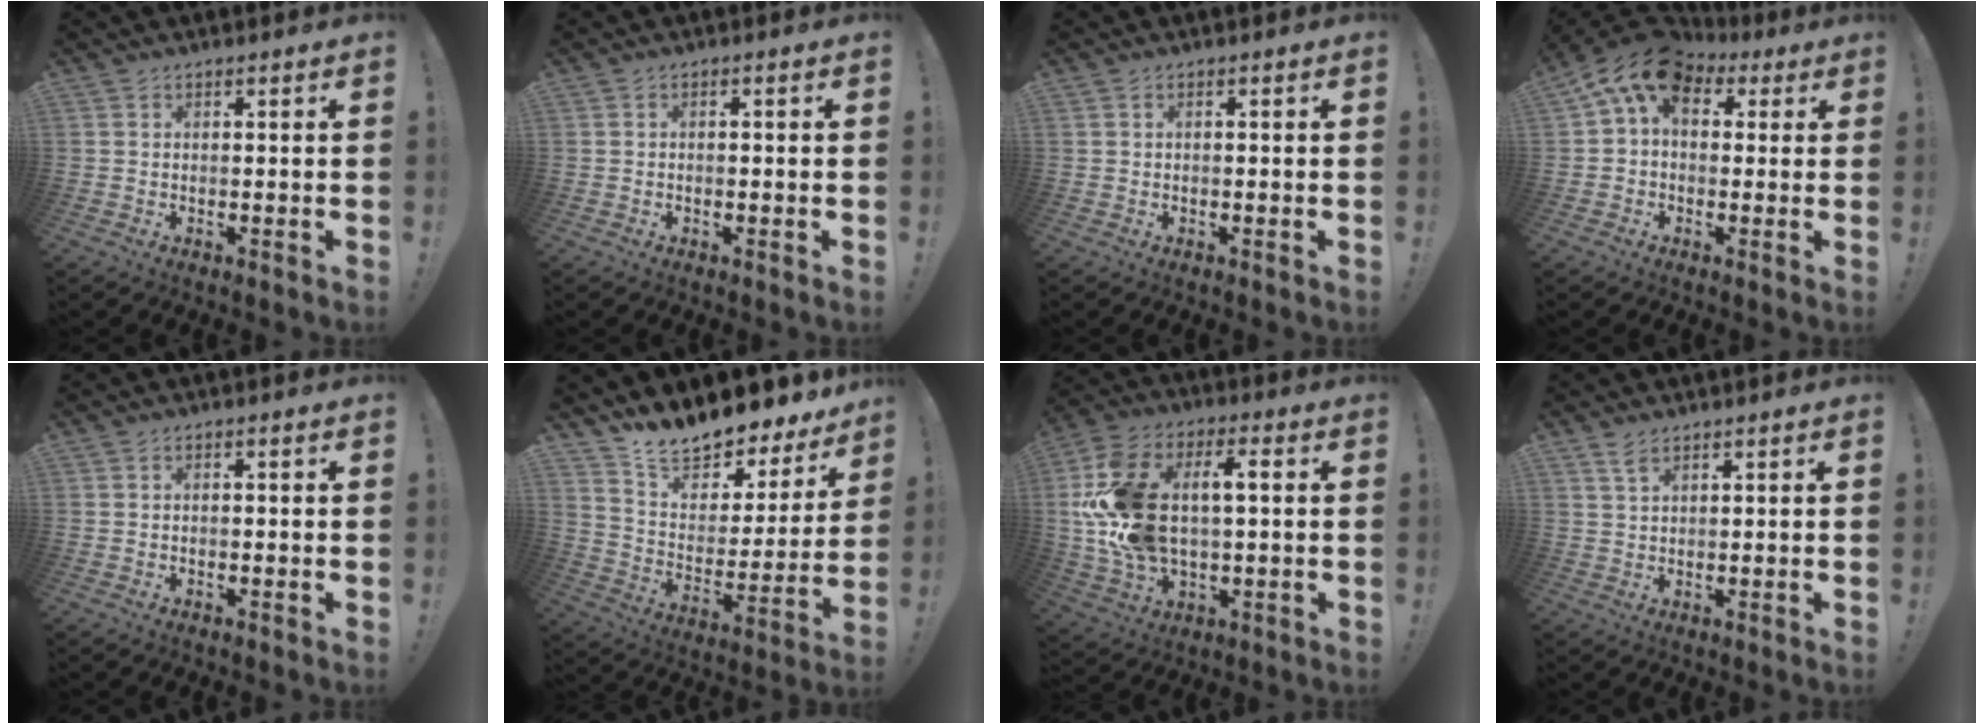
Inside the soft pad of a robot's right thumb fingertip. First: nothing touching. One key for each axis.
{"total": 1.0, "fx": -0.8, "fy": 0.1, "fz": 0.7, "tx": -0.014, "ty": 0.002, "tz": -0.013}
{"total": 0.0}
{"total": 12.6, "fx": 5.0, "fy": 8.0, "fz": 8.3, "tx": -0.151, "ty": -0.012, "tz": 0.096}
{"total": 0.9, "fx": -0.7, "fy": 0.1, "fz": 0.6, "tx": -0.012, "ty": 0.002, "tz": -0.012}
{"total": 12.9, "fx": 12.4, "fy": 2.6, "fz": 2.7, "tx": -0.054, "ty": -0.122, "tz": 0.215}
{"total": 20.1, "fx": 2.4, "fy": 12.2, "fz": 15.7, "tx": -0.307, "ty": 0.003, "tz": 0.042}
{"total": 3.3, "fx": 2.2, "fy": 1.3, "fz": 2.0, "tx": -0.028, "ty": -0.010, "tz": 0.038}